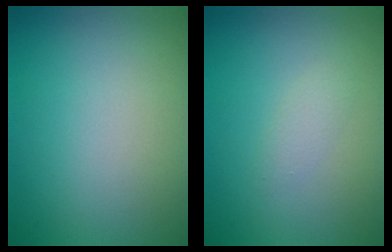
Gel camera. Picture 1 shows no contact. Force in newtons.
{"total": 1.0, "press": 1.0, "slide": 0.1}